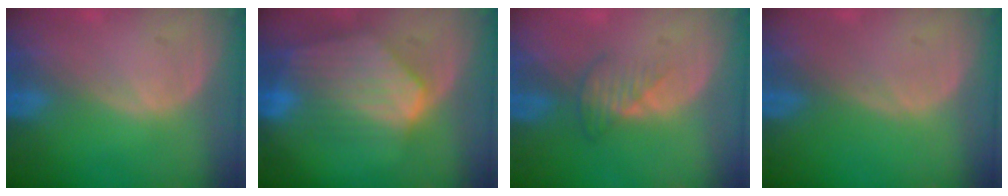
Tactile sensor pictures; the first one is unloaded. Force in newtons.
{"total": 8.8, "press": 7.8, "slide": 4.0}
{"total": 2.8, "press": 2.7, "slide": 0.8}
{"total": 0.0}